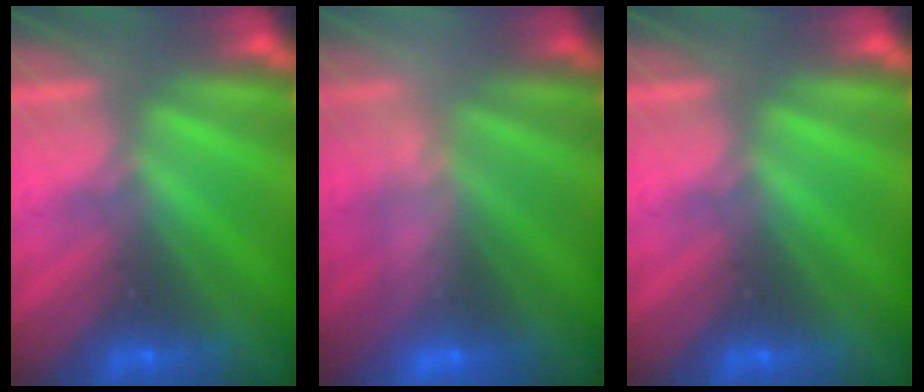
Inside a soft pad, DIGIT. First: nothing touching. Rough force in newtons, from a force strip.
{"total": 2.4}
{"total": 0.0}